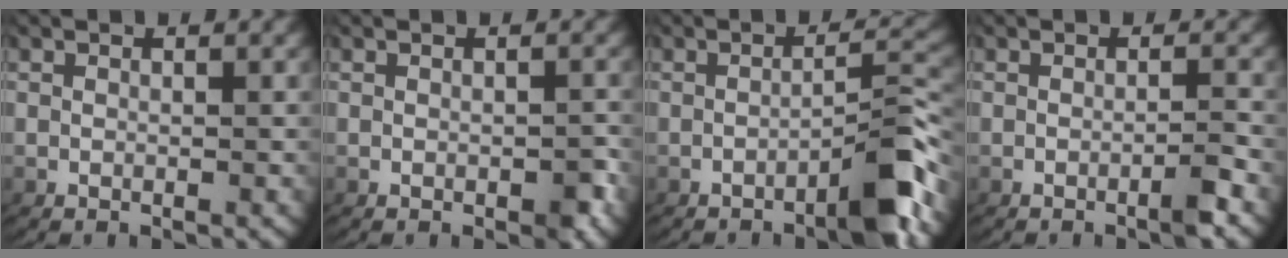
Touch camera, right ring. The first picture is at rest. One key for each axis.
{"total": 1.1, "fx": -0.6, "fy": 0.5, "fz": 0.8, "tx": -0.014, "ty": -0.004, "tz": -0.008}
{"total": 4.3, "fx": -2.3, "fy": 1.0, "fz": 3.5, "tx": -0.047, "ty": 0.006, "tz": -0.040}
{"total": 1.6, "fx": -0.8, "fy": 0.1, "fz": 1.4, "tx": -0.015, "ty": 0.005, "tz": -0.019}